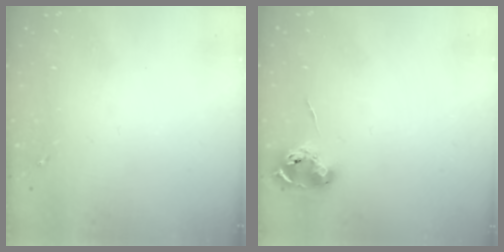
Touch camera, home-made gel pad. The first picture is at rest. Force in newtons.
{"total": 7.7, "press": 7.7, "slide": 0.7}